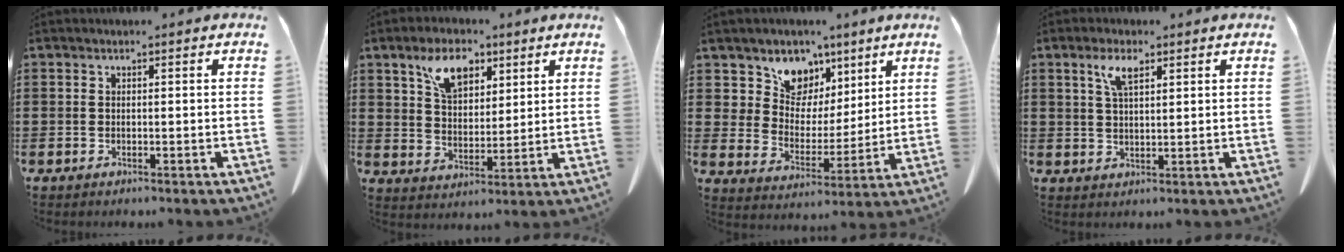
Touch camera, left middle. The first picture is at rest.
{"total": 8.1, "force": [5.0, 4.3, 4.7], "torque": [-0.094, 0.004, 0.091]}
{"total": 7.9, "force": [5.4, 5.6, 1.3], "torque": [-0.067, -0.032, 0.100]}
{"total": 4.5, "force": [2.5, 1.4, 3.5], "torque": [-0.078, 0.006, 0.043]}